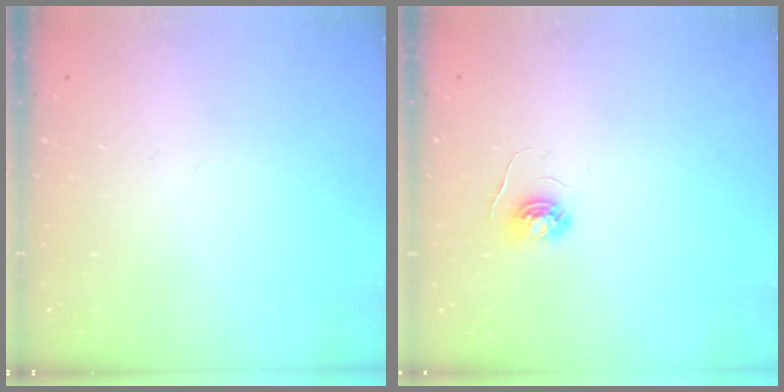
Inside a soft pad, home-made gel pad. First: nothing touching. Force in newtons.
{"total": 4.0, "press": 4.0, "slide": 0.5}